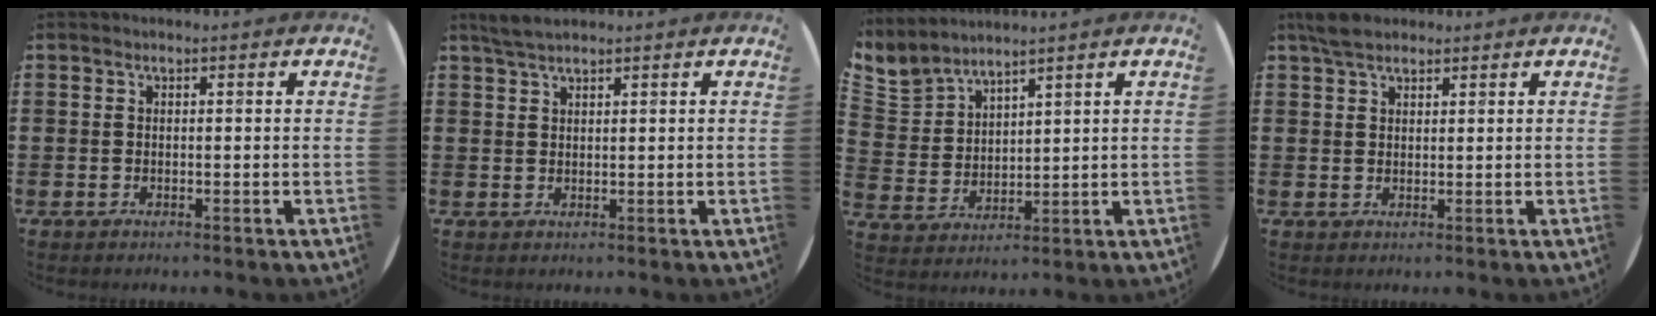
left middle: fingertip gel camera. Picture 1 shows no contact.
{"total": 2.4, "force": [2.2, 0.6, 1.0], "torque": [-0.022, 0.006, 0.040]}
{"total": 4.0, "force": [3.9, 0.8, -0.3], "torque": [-0.007, -0.022, 0.074]}
{"total": 3.4, "force": [2.9, 1.4, 1.1], "torque": [-0.019, 0.004, 0.053]}